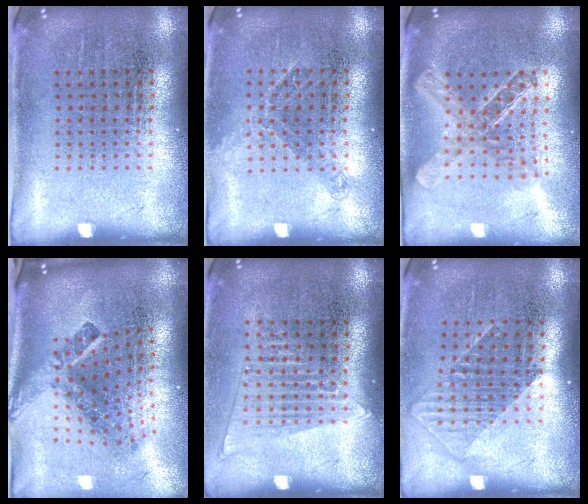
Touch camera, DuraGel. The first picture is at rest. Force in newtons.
{"total": 1.1, "press": 0.9, "slide": 0.6}
{"total": 2.1, "press": 1.7, "slide": 1.2}
{"total": 2.9, "press": 1.7, "slide": 2.3}
{"total": 1.4, "press": 1.3, "slide": 0.6}
{"total": 1.3, "press": 0.9, "slide": 0.9}